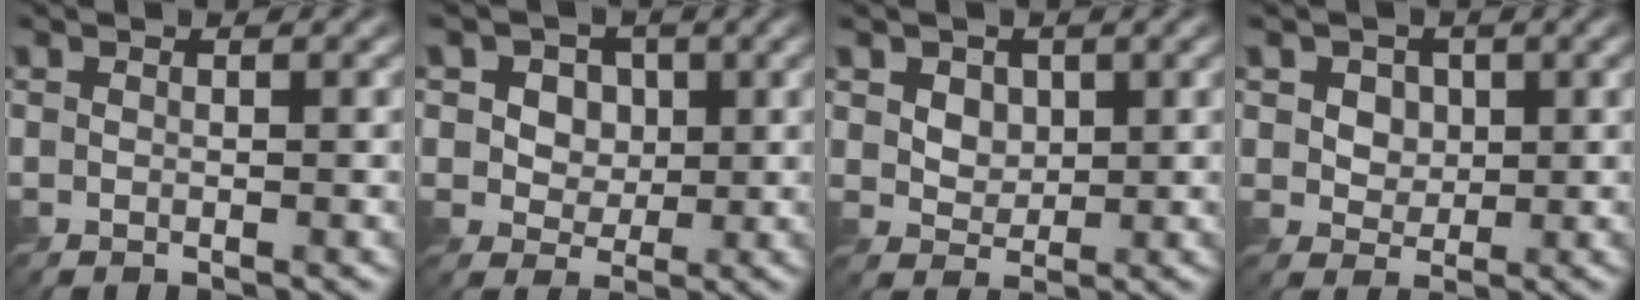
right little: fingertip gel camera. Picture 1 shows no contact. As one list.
[{"total": 6.4, "force": [2.6, 5.1, 2.8], "torque": [-0.056, 0.005, 0.032]}, {"total": 2.6, "force": [1.0, 2.1, 1.3], "torque": [-0.042, -0.009, 0.031]}, {"total": 3.1, "force": [1.1, 2.6, 1.4], "torque": [-0.039, -0.004, 0.024]}]